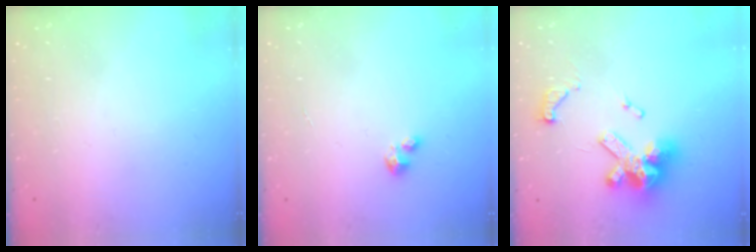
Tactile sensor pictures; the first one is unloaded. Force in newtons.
{"total": 2.0, "press": 2.0, "slide": 0.2}
{"total": 14.5, "press": 14.5, "slide": 0.9}